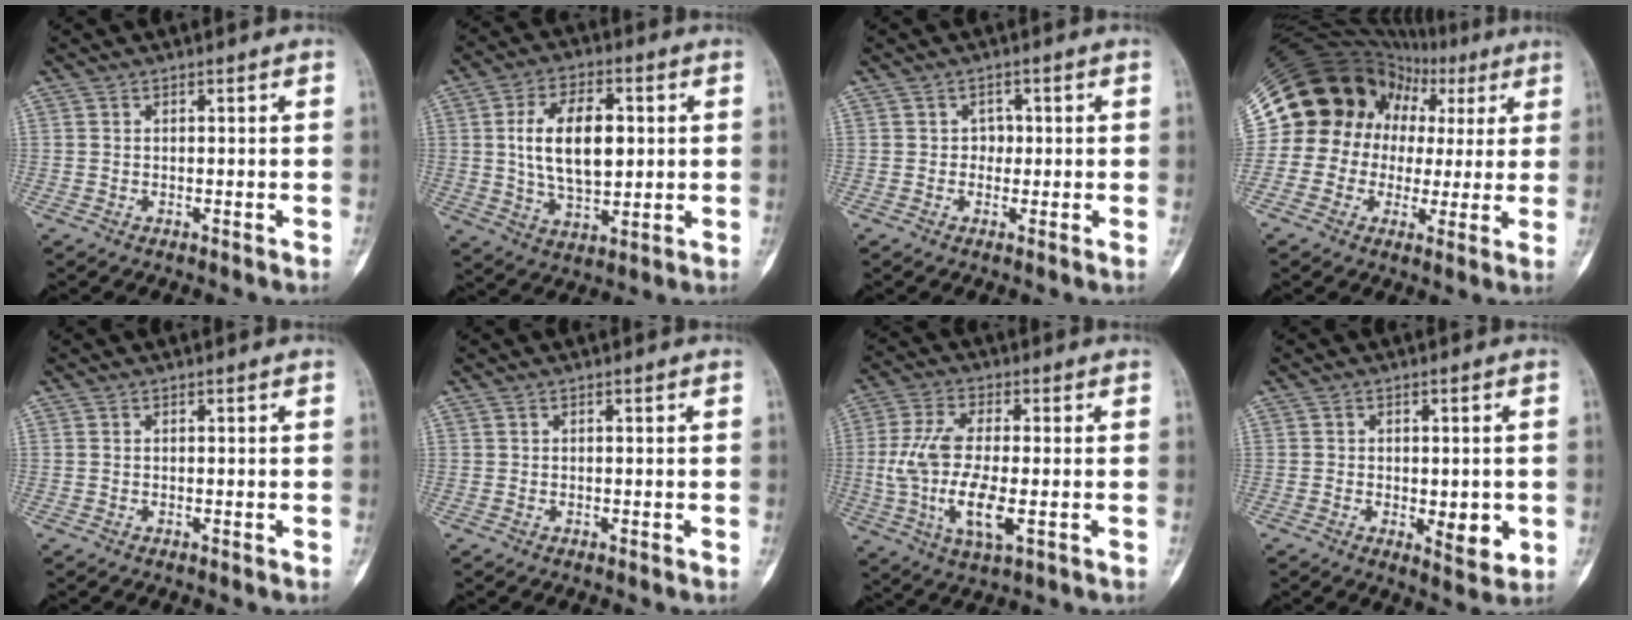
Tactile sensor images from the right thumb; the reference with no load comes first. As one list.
[{"total": 13.8, "force": [1.8, 7.7, 11.3], "torque": [-0.178, -0.003, 0.034]}, {"total": 1.9, "force": [0.1, 1.6, 1.0], "torque": [0.001, 0.005, -0.006]}, {"total": 24.9, "force": [4.1, 21.6, 11.8], "torque": [-0.211, 0.094, 0.077]}, {"total": 0.0}, {"total": 0.0}, {"total": 13.3, "force": [-1.7, 5.0, 12.2], "torque": [-0.269, -0.002, -0.033]}, {"total": 6.0, "force": [-1.1, 3.0, 5.1], "torque": [-0.060, -0.009, -0.011]}]